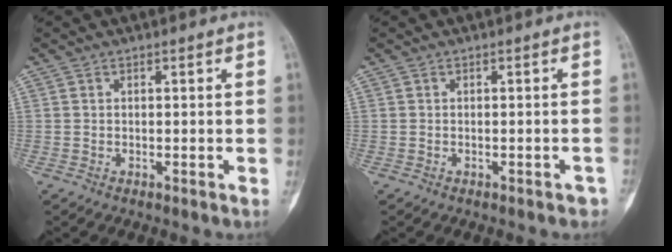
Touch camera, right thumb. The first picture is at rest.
{"total": 1.7, "force": [-1.3, 0.8, 0.8], "torque": [-0.007, 0.012, -0.011]}